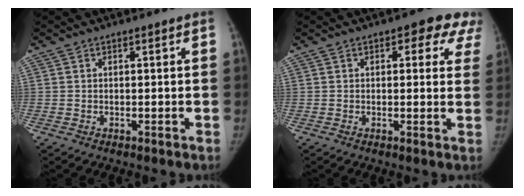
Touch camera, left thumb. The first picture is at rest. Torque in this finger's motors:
{"motor_torque": [-0.03, 0.12, -0.17, 0.04, 0.00]}